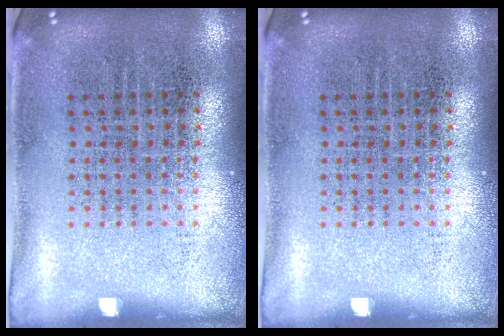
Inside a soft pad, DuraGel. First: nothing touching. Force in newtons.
{"total": 0.0}